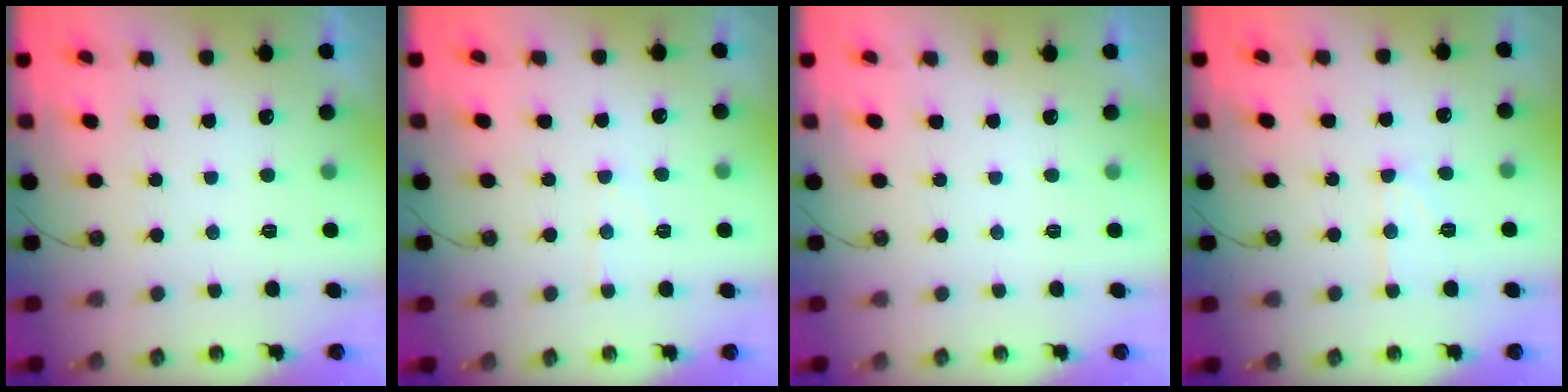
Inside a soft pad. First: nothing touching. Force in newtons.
{"total": 4.7, "press": 4.6, "slide": 0.8}
{"total": 0.0}
{"total": 8.4, "press": 8.3, "slide": 0.8}